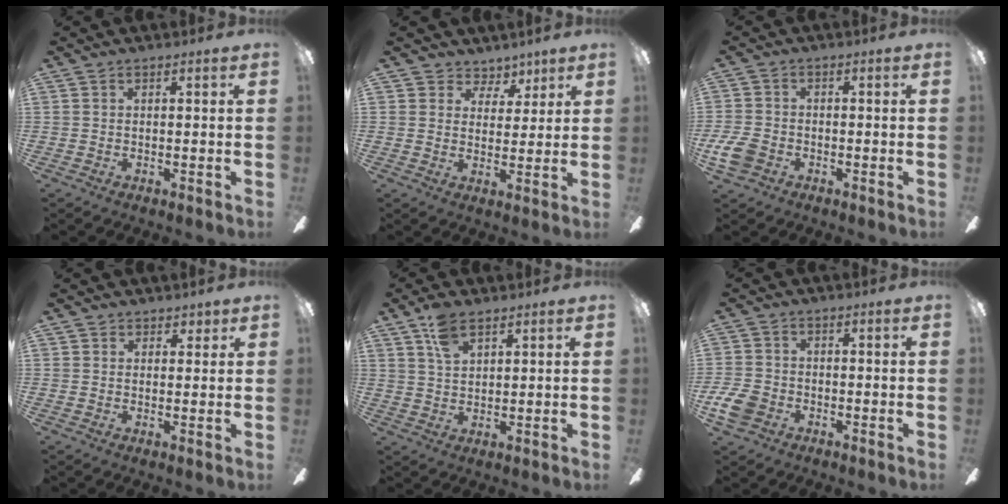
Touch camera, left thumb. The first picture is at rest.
{"total": 4.7, "force": [3.6, 3.1, -0.2], "torque": [0.011, -0.021, 0.064]}
{"total": 6.1, "force": [-2.5, 4.4, 3.3], "torque": [-0.082, 0.013, -0.049]}
{"total": 2.6, "force": [1.9, 1.8, 0.0], "torque": [0.012, -0.004, 0.033]}
{"total": 6.3, "force": [4.0, 3.0, 3.8], "torque": [-0.077, -0.003, 0.074]}
{"total": 6.3, "force": [-2.7, 4.7, 3.2], "torque": [-0.081, 0.015, -0.053]}